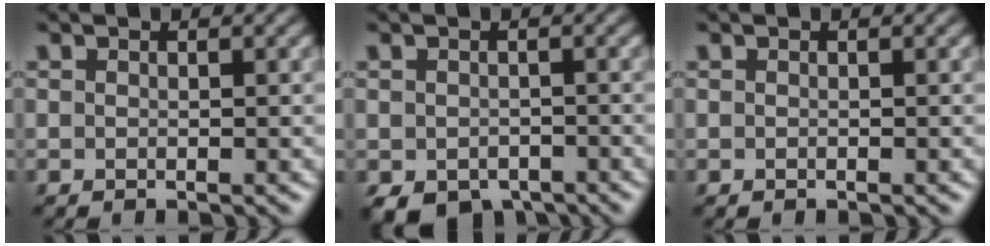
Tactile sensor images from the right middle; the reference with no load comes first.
{"total": 3.6, "force": [-2.5, 2.1, 1.4], "torque": [-0.020, -0.012, -0.039]}
{"total": 0.0}